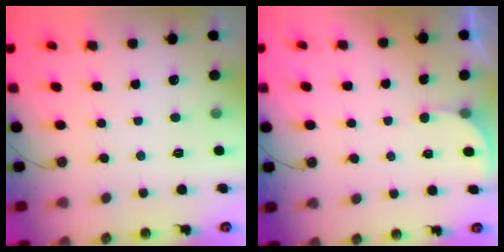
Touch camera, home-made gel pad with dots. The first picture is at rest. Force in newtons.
{"total": 2.7, "press": 2.7, "slide": 0.3}